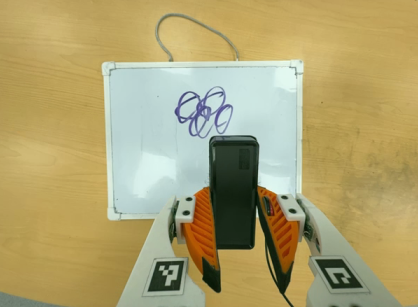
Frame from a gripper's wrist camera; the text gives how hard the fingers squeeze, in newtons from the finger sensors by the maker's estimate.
{"total": 4.4, "left": 2.9, "right": 5.8}